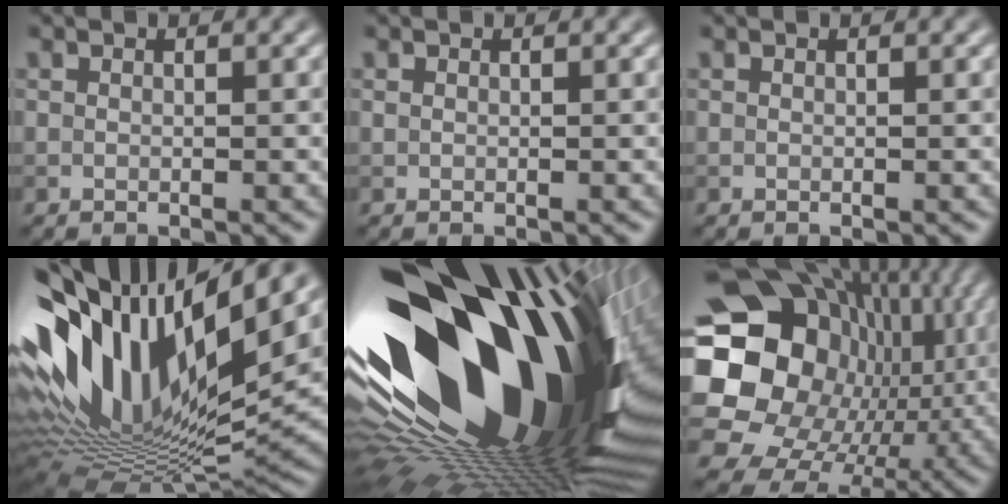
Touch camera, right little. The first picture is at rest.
{"total": 0.0}
{"total": 0.0}
{"total": 17.0, "force": [5.2, 8.2, 14.0], "torque": [-0.275, 0.012, 0.087]}
{"total": 22.0, "force": [3.5, 10.1, 19.2], "torque": [-0.334, -0.025, 0.039]}
{"total": 22.0, "force": [3.6, 18.9, 10.8], "torque": [-0.191, -0.018, 0.066]}